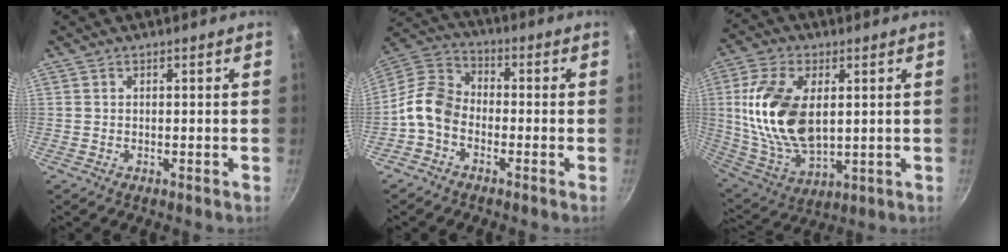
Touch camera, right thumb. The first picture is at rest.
{"total": 8.9, "force": [-3.2, 6.4, 5.3], "torque": [-0.091, 0.043, -0.087]}
{"total": 18.4, "force": [2.8, 10.5, 14.9], "torque": [-0.277, -0.013, 0.064]}